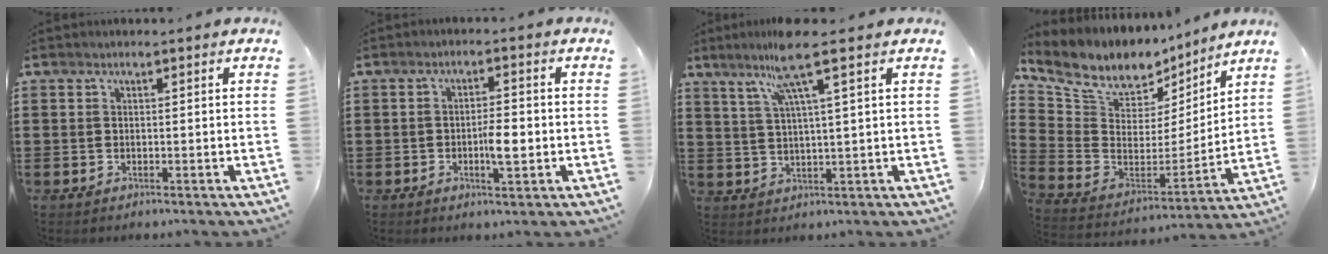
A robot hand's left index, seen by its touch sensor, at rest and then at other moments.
{"total": 4.4, "force": [-0.8, 1.3, 4.2], "torque": [-0.064, 0.002, -0.017]}
{"total": 8.4, "force": [4.6, -0.2, 7.0], "torque": [-0.148, 0.002, 0.079]}
{"total": 8.1, "force": [6.2, 4.4, 2.7], "torque": [-0.093, -0.041, 0.113]}